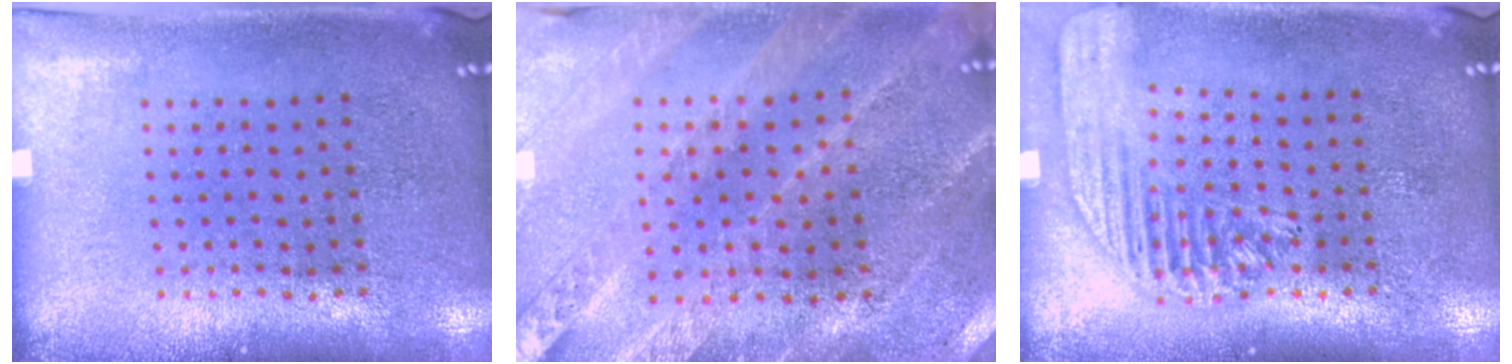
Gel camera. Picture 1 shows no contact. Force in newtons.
{"total": 1.3, "press": 1.3, "slide": 0.2}
{"total": 1.8, "press": 1.6, "slide": 0.7}